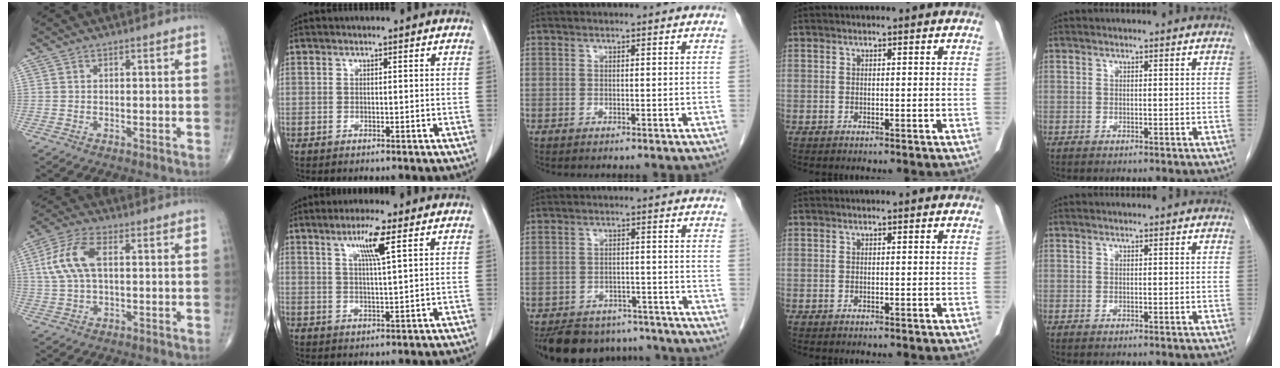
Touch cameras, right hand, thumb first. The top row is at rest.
{"thumb": {"total": 9.4, "force": [1.6, 4.7, 8.0], "torque": [-0.177, 0.019, 0.030]}, "index": {"total": 5.8, "force": [2.9, -0.2, 4.9], "torque": [-0.091, -0.002, 0.052]}, "middle": {"total": 13.1, "force": [-11.1, 5.8, 3.7], "torque": [-0.067, 0.003, -0.145]}}